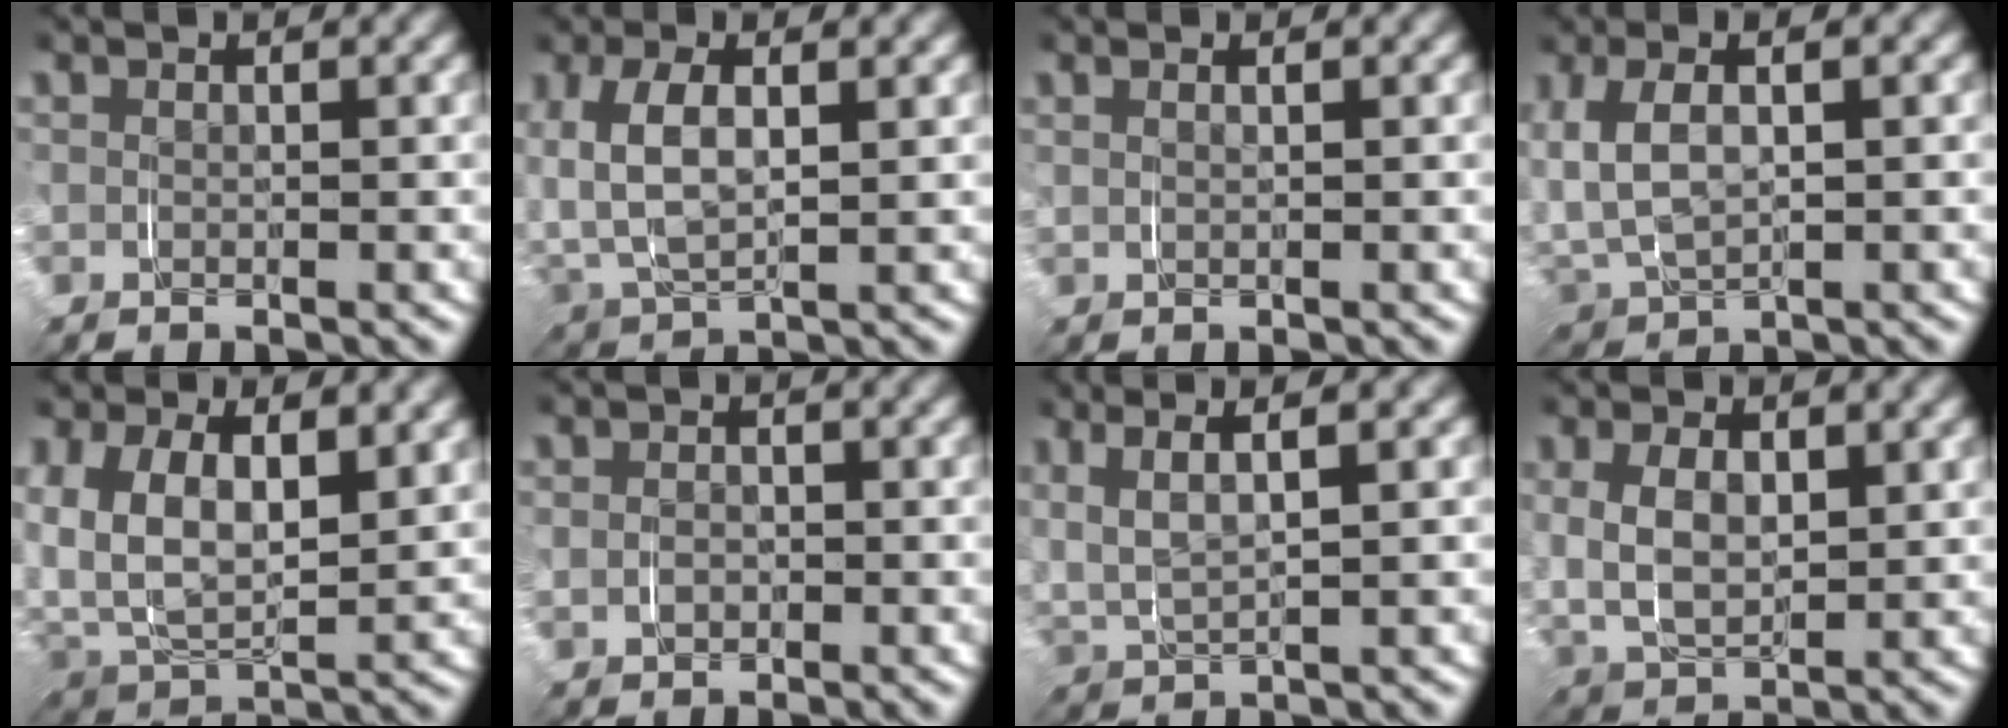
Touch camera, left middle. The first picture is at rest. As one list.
[{"total": 1.5, "force": [1.0, 0.6, 0.9], "torque": [-0.031, -0.005, 0.017]}, {"total": 1.1, "force": [0.7, -0.9, 0.0], "torque": [0.010, 0.006, 0.011]}, {"total": 2.2, "force": [0.8, 1.5, 1.4], "torque": [-0.040, -0.005, 0.015]}, {"total": 3.9, "force": [1.8, 2.9, 2.0], "torque": [-0.057, -0.010, 0.026]}, {"total": 0.9, "force": [-0.2, 0.7, -0.5], "torque": [0.011, -0.006, -0.001]}, {"total": 3.8, "force": [2.5, 1.7, 2.3], "torque": [-0.038, 0.012, 0.029]}, {"total": 2.6, "force": [1.0, 1.9, 1.4], "torque": [-0.038, -0.005, 0.010]}]